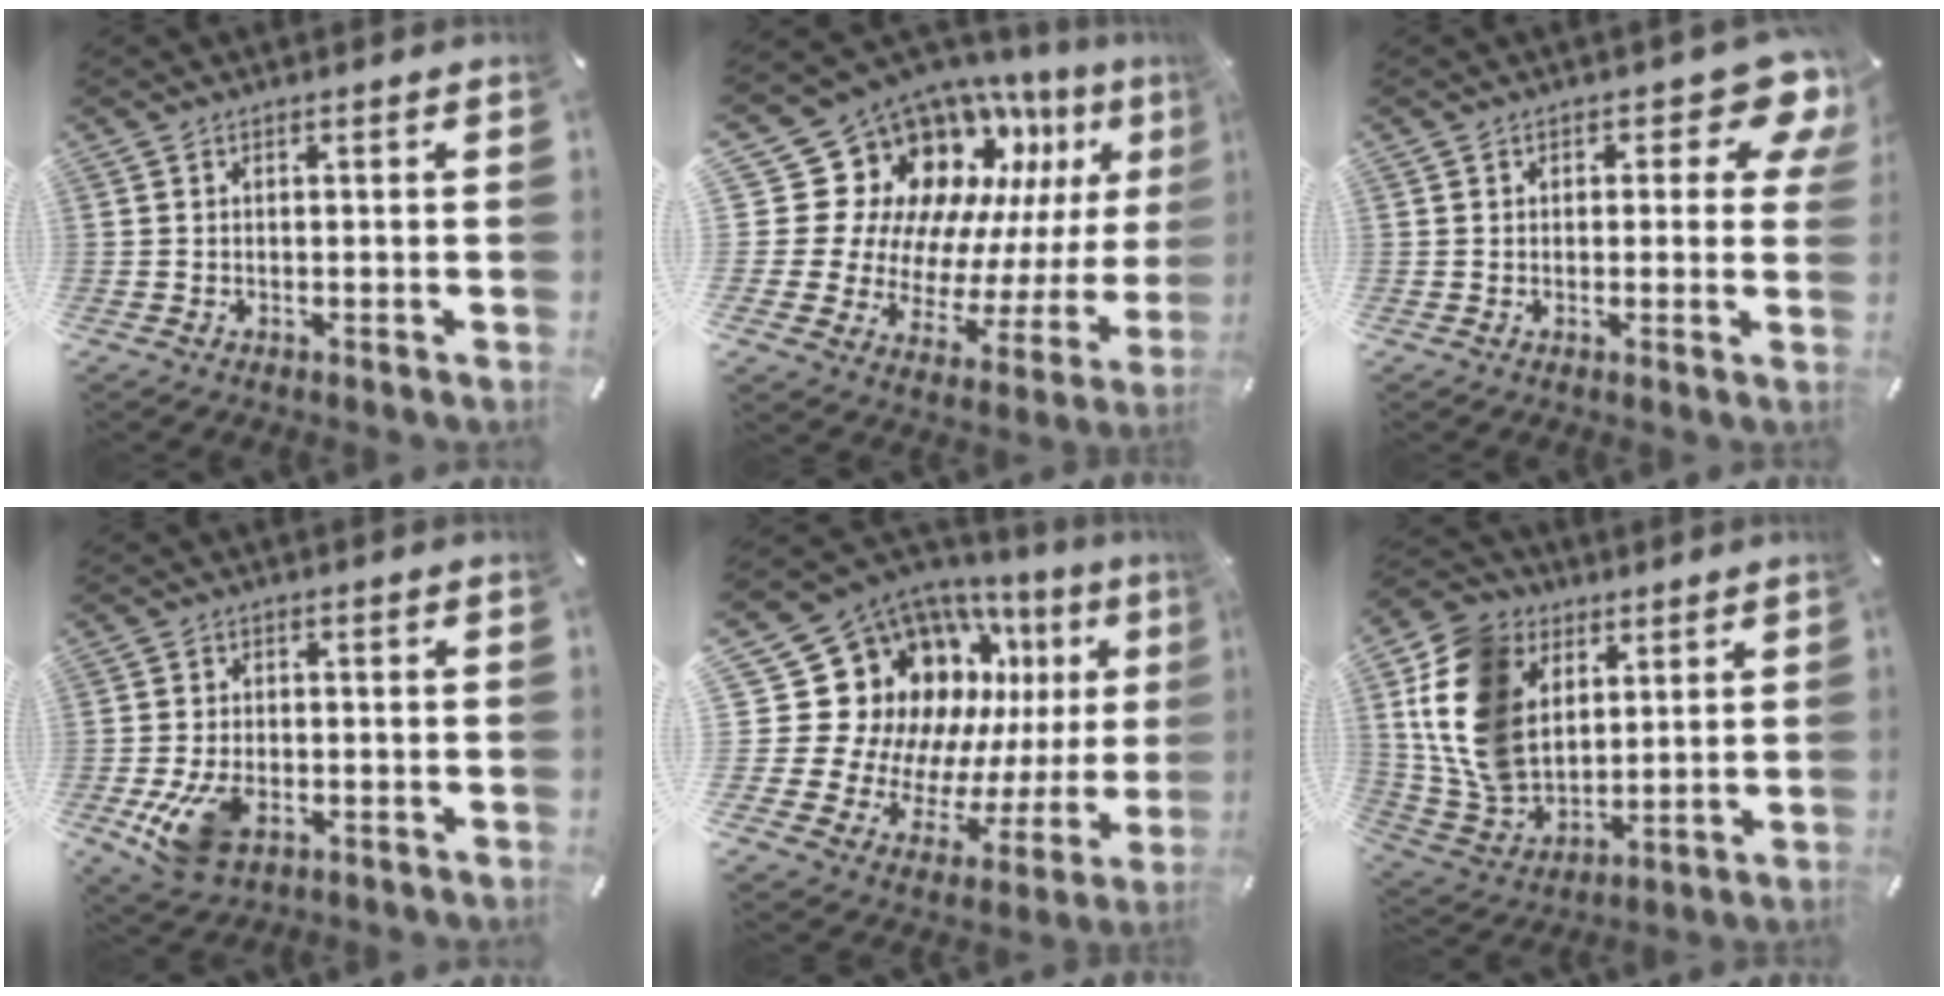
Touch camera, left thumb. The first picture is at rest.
{"total": 20.4, "force": [12.6, 13.8, 8.2], "torque": [-0.144, -0.135, 0.256]}
{"total": 8.5, "force": [4.3, 4.3, 5.9], "torque": [-0.057, -0.021, 0.067]}
{"total": 9.0, "force": [-3.1, 5.5, 6.4], "torque": [-0.137, -0.001, -0.055]}
{"total": 22.8, "force": [9.2, 17.0, 12.0], "torque": [-0.204, -0.110, 0.217]}
{"total": 17.3, "force": [5.0, 13.8, 9.1], "torque": [-0.224, -0.025, 0.095]}